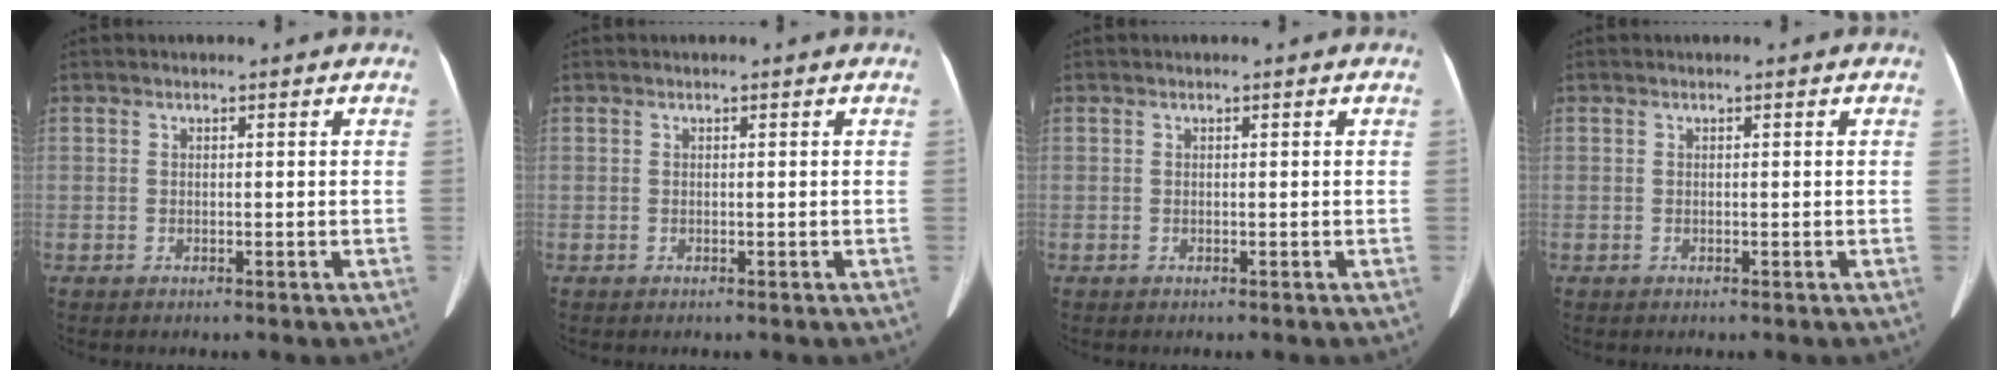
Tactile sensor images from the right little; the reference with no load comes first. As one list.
[{"total": 0.0}, {"total": 0.0}, {"total": 0.0}]